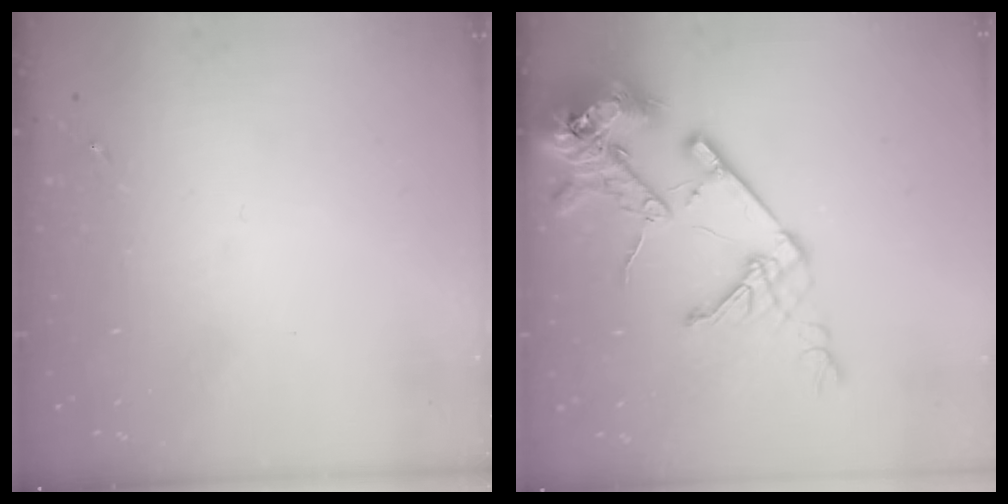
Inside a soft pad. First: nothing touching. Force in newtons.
{"total": 18.4, "press": 18.2, "slide": 2.5}